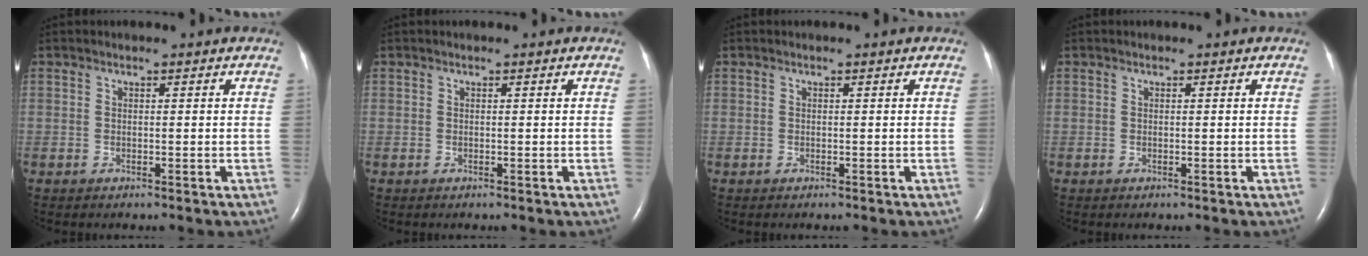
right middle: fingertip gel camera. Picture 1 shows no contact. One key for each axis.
{"total": 0.0}
{"total": 0.0}
{"total": 0.0}